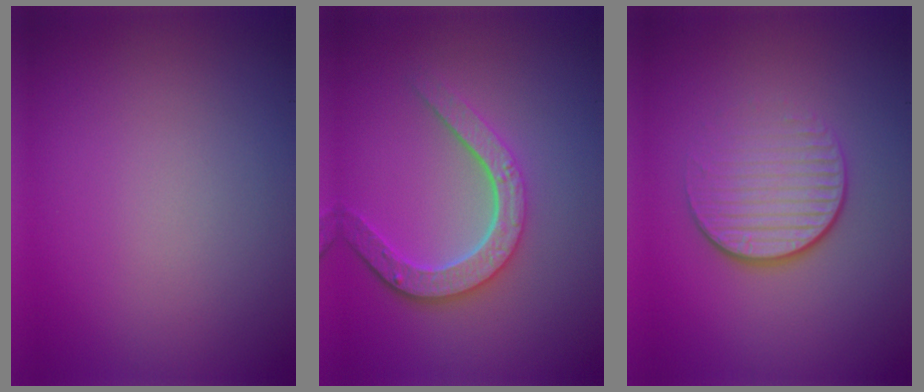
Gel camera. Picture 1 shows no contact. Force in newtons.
{"total": 4.6, "press": 3.5, "slide": 2.9}
{"total": 4.2, "press": 2.6, "slide": 3.3}